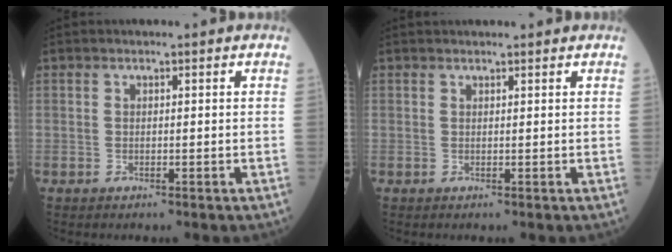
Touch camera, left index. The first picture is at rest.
{"total": 3.4, "force": [3.2, 0.5, 1.0], "torque": [-0.010, 0.027, 0.039]}